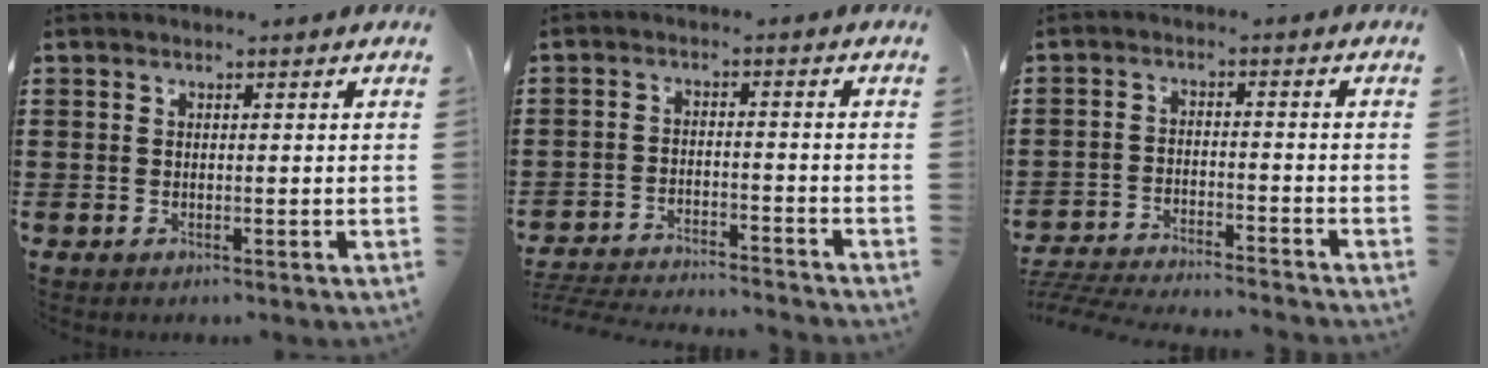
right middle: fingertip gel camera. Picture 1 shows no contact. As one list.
[{"total": 4.2, "force": [-4.2, -0.1, 0.6], "torque": [-0.019, -0.004, -0.090]}, {"total": 4.8, "force": [-4.7, -0.1, 0.8], "torque": [-0.026, -0.007, -0.101]}]